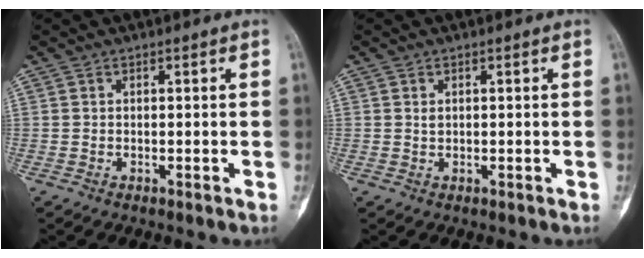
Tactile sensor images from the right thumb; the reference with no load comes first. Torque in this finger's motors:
{"motor_torque": [0.22, 0.12, 0.10, -0.21, 0.03]}